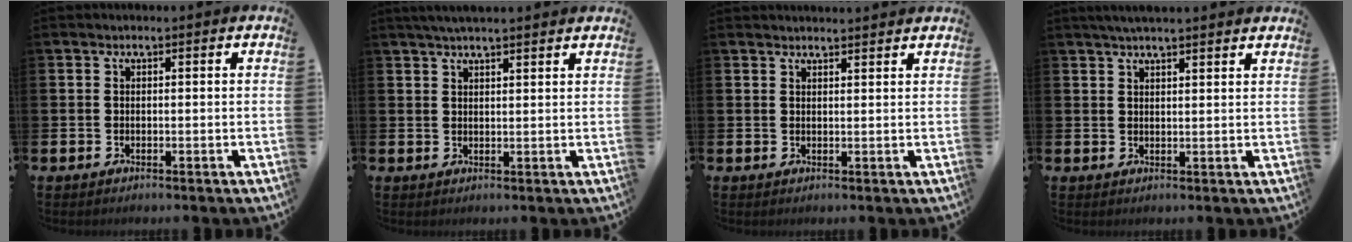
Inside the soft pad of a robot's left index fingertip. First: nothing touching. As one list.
[{"total": 3.2, "force": [3.0, 0.0, 1.1], "torque": [-0.024, -0.005, 0.054]}, {"total": 1.8, "force": [1.8, -0.1, -0.1], "torque": [0.013, -0.014, 0.031]}, {"total": 3.2, "force": [3.0, -0.1, 0.9], "torque": [-0.022, -0.007, 0.055]}]